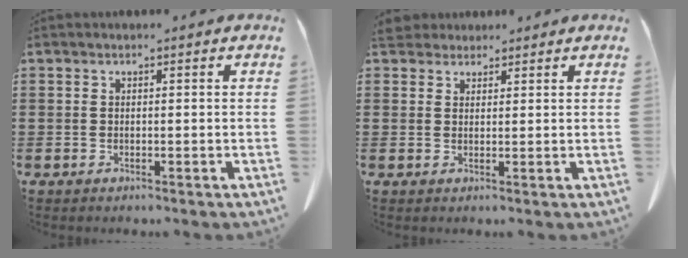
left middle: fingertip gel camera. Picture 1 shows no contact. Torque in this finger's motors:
{"motor_torque": [0.17, 0.16, 0.02, 0.02]}